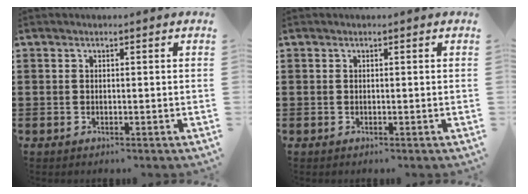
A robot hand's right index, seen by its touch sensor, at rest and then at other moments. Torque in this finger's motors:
{"motor_torque": [-0.01, 0.01, 0.00, -0.01]}